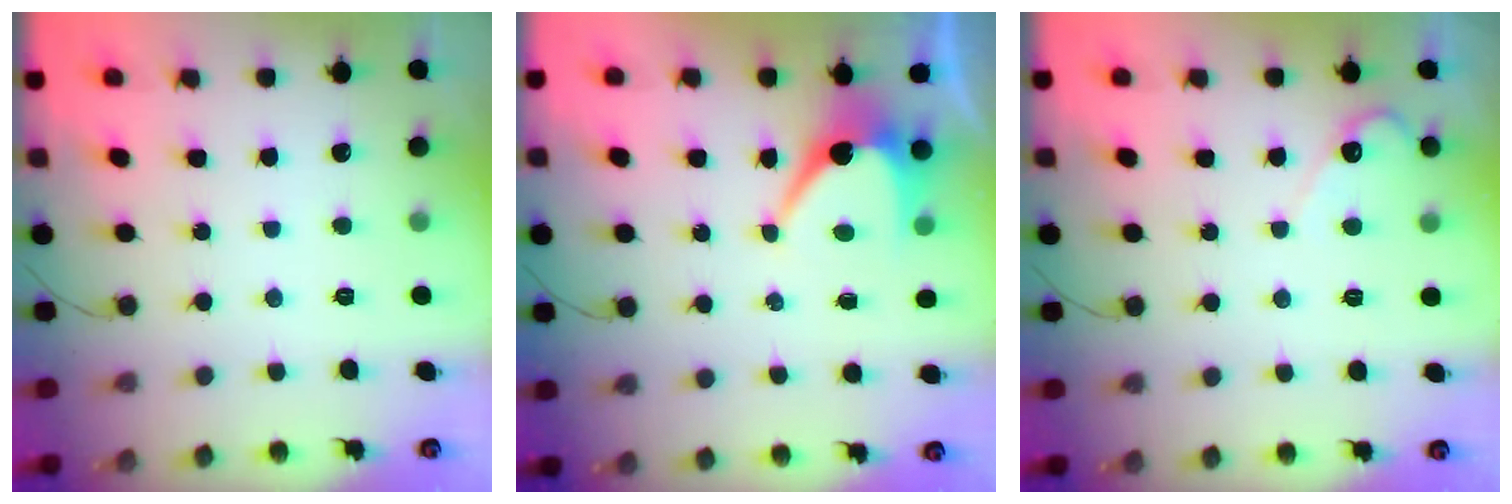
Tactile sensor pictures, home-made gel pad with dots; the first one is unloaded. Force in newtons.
{"total": 7.1, "press": 7.0, "slide": 0.5}
{"total": 3.0, "press": 3.0, "slide": 0.2}